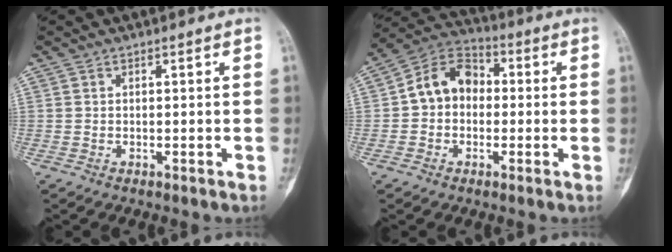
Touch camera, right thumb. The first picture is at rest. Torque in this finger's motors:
{"motor_torque": [1.17, 1.19, 0.46, -0.39, 0.16]}